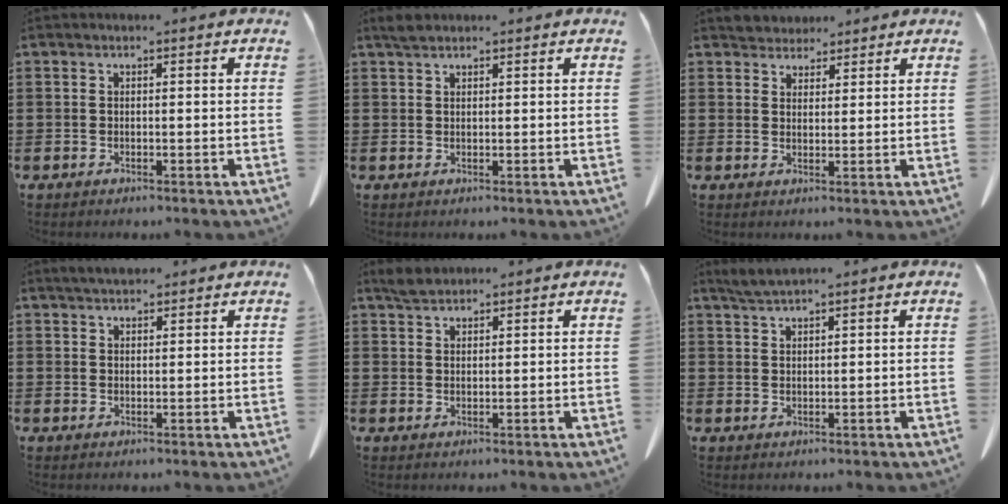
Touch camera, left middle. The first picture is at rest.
{"total": 1.6, "force": [1.4, 0.5, 0.7], "torque": [-0.018, 0.000, 0.027]}
{"total": 3.1, "force": [2.9, 1.0, -0.2], "torque": [0.001, -0.006, 0.056]}
{"total": 2.3, "force": [2.1, 0.5, 0.6], "torque": [-0.017, -0.001, 0.041]}
{"total": 2.7, "force": [2.4, 0.9, 1.0], "torque": [-0.025, 0.003, 0.047]}
{"total": 2.1, "force": [1.9, -0.1, 0.8], "torque": [-0.021, -0.001, 0.037]}